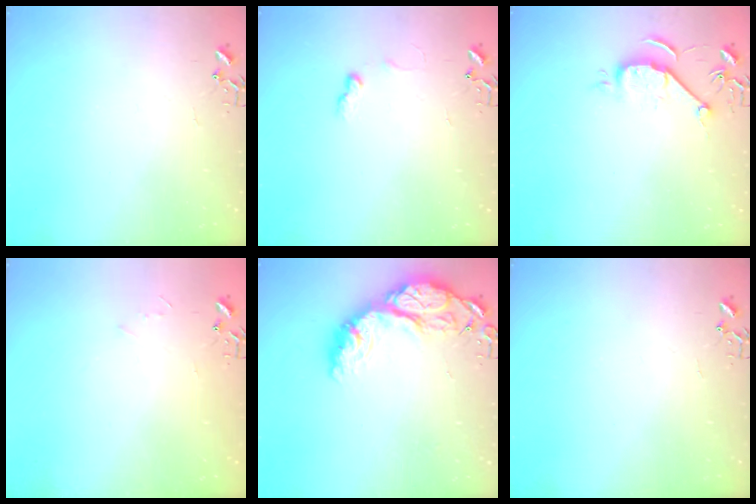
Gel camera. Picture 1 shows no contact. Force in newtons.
{"total": 6.7, "press": 6.6, "slide": 0.9}
{"total": 7.9, "press": 7.9, "slide": 0.9}
{"total": 3.5, "press": 3.5, "slide": 0.4}
{"total": 19.9, "press": 19.9, "slide": 1.4}
{"total": 0.0}